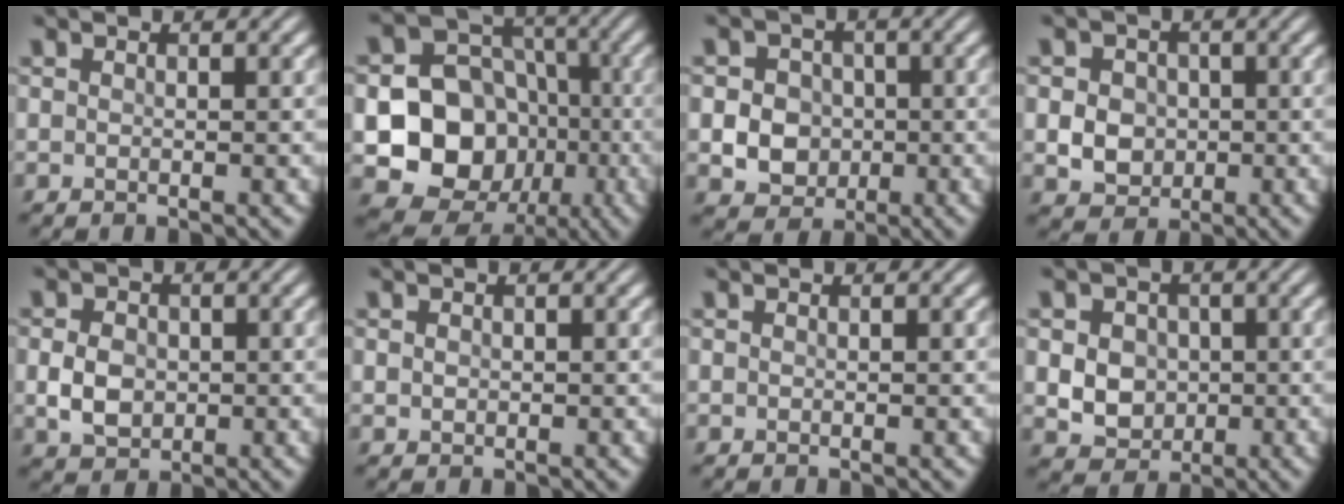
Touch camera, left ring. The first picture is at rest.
{"total": 12.2, "force": [-2.8, 10.2, 6.1], "torque": [-0.105, -0.009, -0.072]}
{"total": 4.6, "force": [-0.6, 4.1, 2.0], "torque": [-0.018, 0.004, -0.024]}
{"total": 3.7, "force": [-0.3, 3.2, 1.8], "torque": [-0.023, -0.003, -0.012]}
{"total": 3.5, "force": [-0.3, 2.7, 2.1], "torque": [-0.042, -0.001, -0.008]}
{"total": 0.6, "force": [0.1, 0.5, 0.2], "torque": [-0.003, -0.001, 0.001]}
{"total": 0.0}
{"total": 4.9, "force": [0.0, 4.2, 2.6], "torque": [-0.037, 0.008, -0.011]}